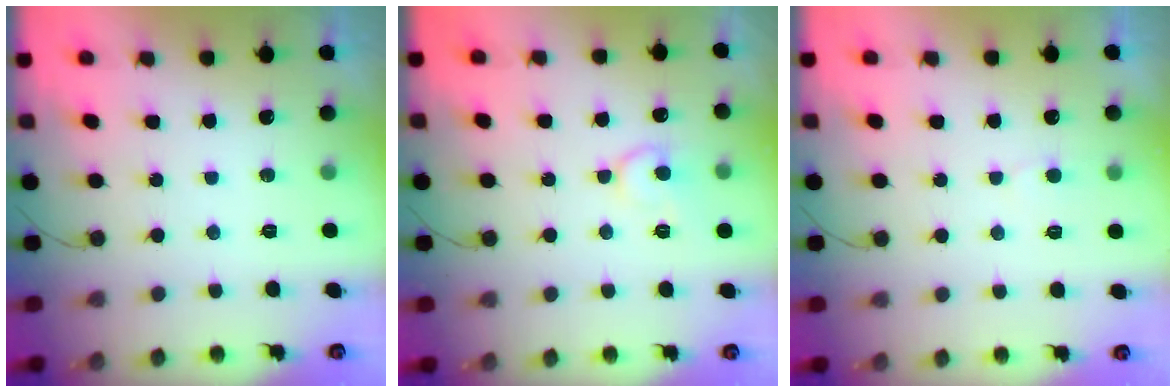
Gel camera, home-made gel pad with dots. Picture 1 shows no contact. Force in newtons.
{"total": 8.7, "press": 8.7, "slide": 0.8}
{"total": 2.5, "press": 2.5, "slide": 0.1}